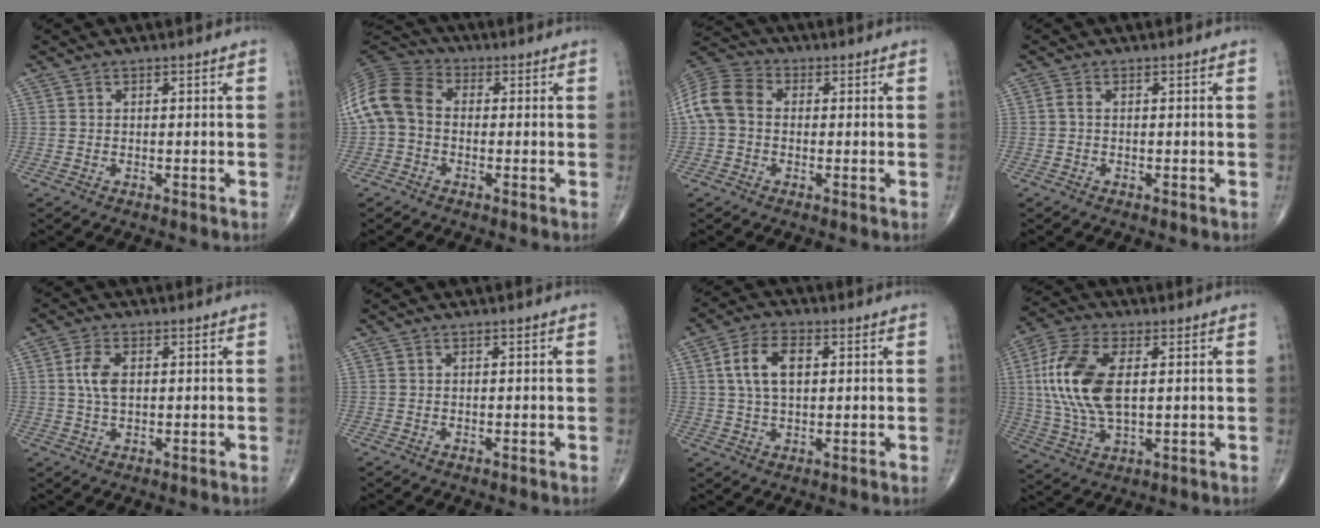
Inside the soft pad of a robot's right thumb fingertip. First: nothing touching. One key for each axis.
{"total": 11.5, "fx": -0.5, "fy": 8.6, "fz": 7.6, "tx": -0.154, "ty": 0.031, "tz": -0.024}
{"total": 9.7, "fx": 0.1, "fy": 7.4, "fz": 6.3, "tx": -0.127, "ty": 0.031, "tz": -0.009}
{"total": 0.9, "fx": -0.1, "fy": 0.4, "fz": 0.8, "tx": -0.017, "ty": 0.000, "tz": -0.007}
{"total": 5.0, "fx": 0.8, "fy": 2.8, "fz": 4.1, "tx": -0.089, "ty": 0.002, "tz": 0.012}
{"total": 0.0}
{"total": 8.3, "fx": 1.8, "fy": 4.7, "fz": 6.6, "tx": -0.119, "ty": 0.008, "tz": 0.033}
{"total": 15.6, "fx": 2.2, "fy": 7.8, "fz": 13.4, "tx": -0.296, "ty": 0.002, "tz": 0.043}